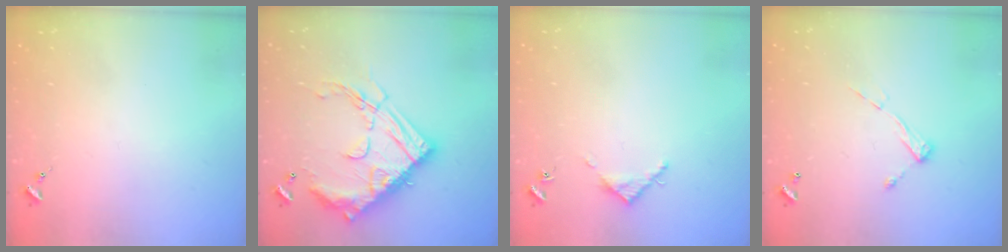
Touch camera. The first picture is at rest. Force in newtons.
{"total": 23.7, "press": 23.6, "slide": 2.2}
{"total": 4.0, "press": 4.0, "slide": 0.5}
{"total": 6.5, "press": 6.4, "slide": 0.6}